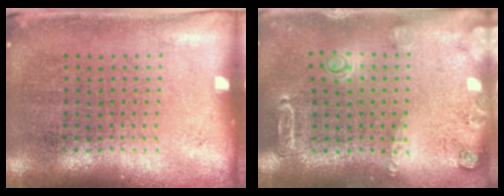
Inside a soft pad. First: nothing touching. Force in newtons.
{"total": 1.6, "press": 1.6, "slide": 0.1}